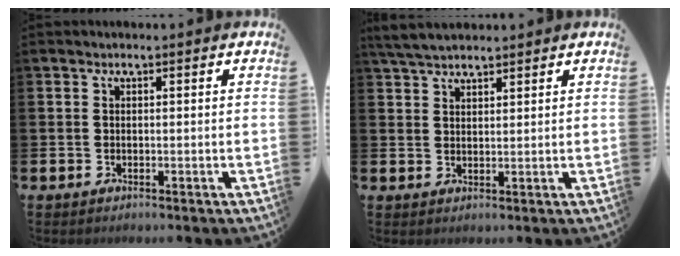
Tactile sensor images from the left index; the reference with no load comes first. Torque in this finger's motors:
{"motor_torque": [-0.02, -0.35, 0.55, 0.08]}